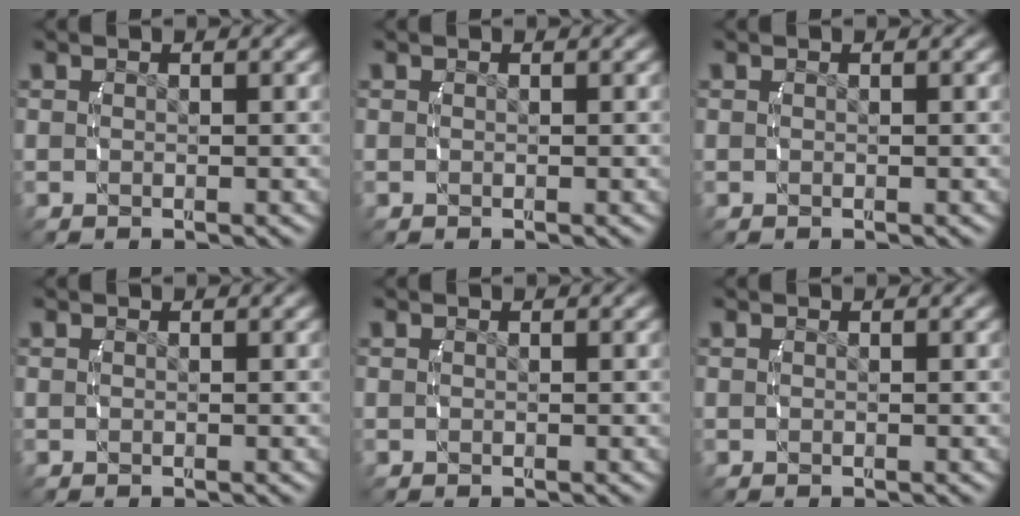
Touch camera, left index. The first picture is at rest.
{"total": 0.0}
{"total": 0.0}
{"total": 0.0}
{"total": 0.0}
{"total": 0.0}